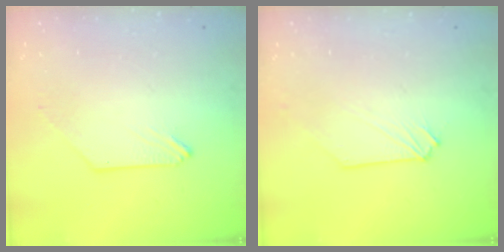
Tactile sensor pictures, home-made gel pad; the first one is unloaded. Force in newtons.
{"total": 0.0}